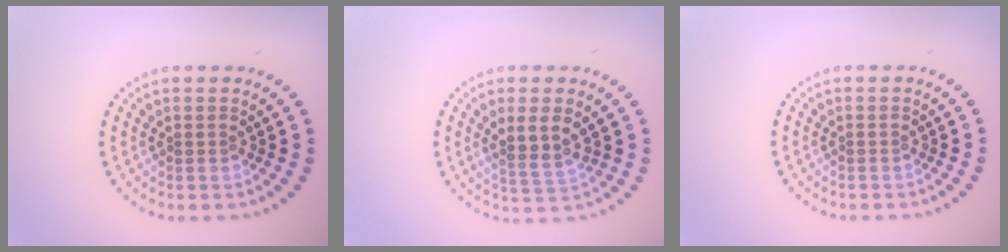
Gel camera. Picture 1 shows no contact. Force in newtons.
{"total": 2.8, "press": 2.5, "slide": 1.3}
{"total": 0.0}